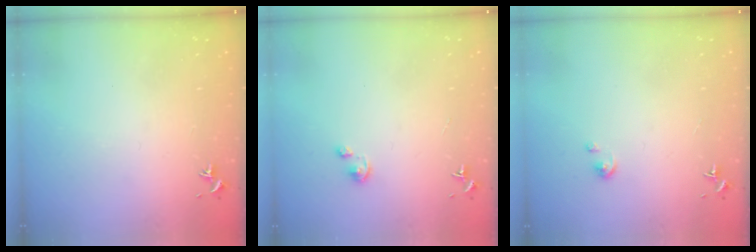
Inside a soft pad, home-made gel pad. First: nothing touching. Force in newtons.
{"total": 2.2, "press": 2.2, "slide": 0.2}
{"total": 2.1, "press": 2.1, "slide": 0.2}